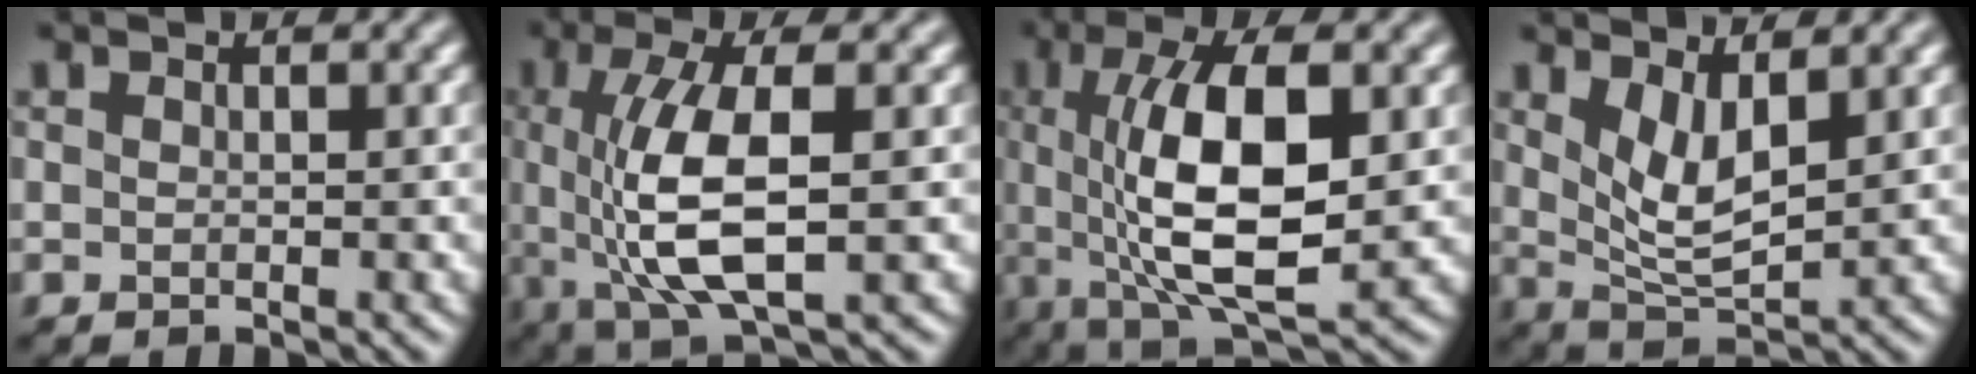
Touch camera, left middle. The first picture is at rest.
{"total": 8.2, "force": [-0.1, 2.9, 7.6], "torque": [-0.156, -0.003, 0.001]}
{"total": 10.9, "force": [0.7, 3.9, 10.1], "torque": [-0.173, 0.003, 0.012]}
{"total": 4.2, "force": [1.7, 1.4, 3.6], "torque": [-0.074, -0.013, 0.037]}